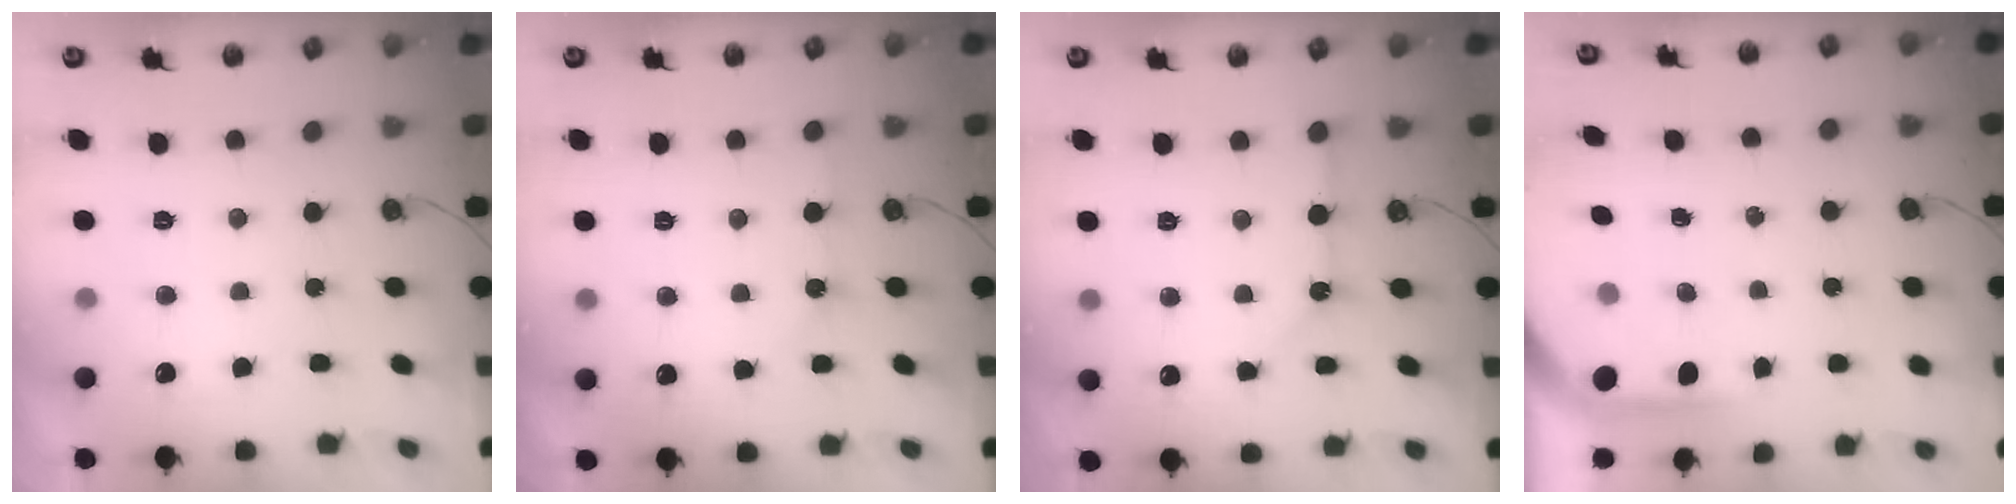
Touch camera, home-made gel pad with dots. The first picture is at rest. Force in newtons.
{"total": 2.9, "press": 2.8, "slide": 0.5}
{"total": 2.3, "press": 2.3, "slide": 0.3}
{"total": 4.1, "press": 4.0, "slide": 0.2}